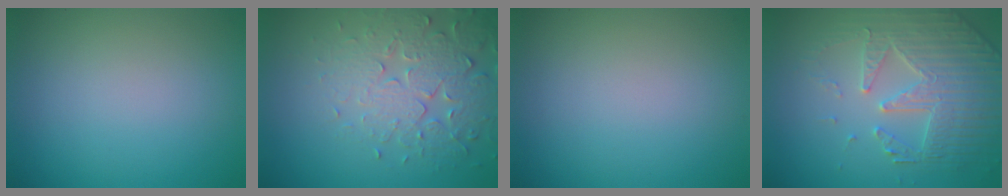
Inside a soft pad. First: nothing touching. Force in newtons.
{"total": 4.5, "press": 4.5, "slide": 0.4}
{"total": 0.0}
{"total": 4.6, "press": 4.4, "slide": 1.4}